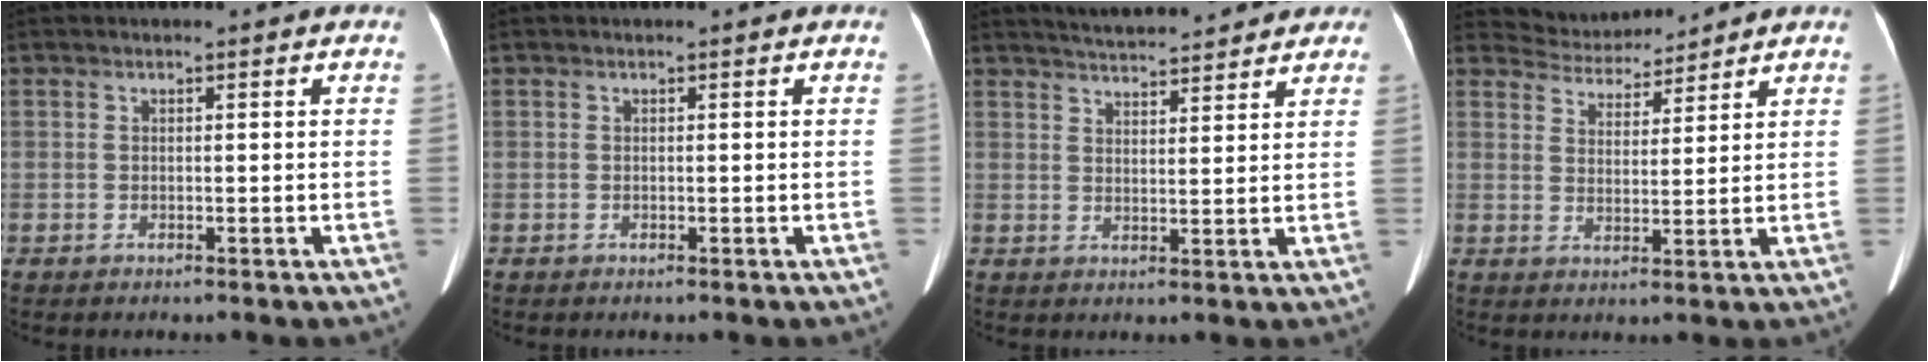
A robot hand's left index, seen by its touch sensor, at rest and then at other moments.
{"total": 0.0}
{"total": 10.3, "force": [9.4, 2.0, 3.7], "torque": [-0.046, 0.018, 0.122]}
{"total": 5.7, "force": [5.7, 0.8, -0.3], "torque": [-0.002, 0.015, 0.098]}